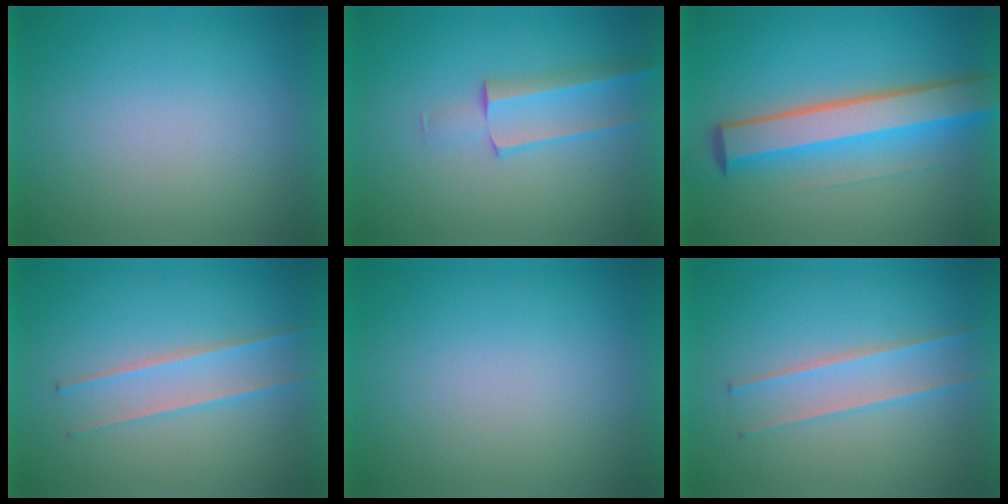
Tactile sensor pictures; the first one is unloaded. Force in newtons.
{"total": 3.1}
{"total": 8.0}
{"total": 2.4}
{"total": 0.0}
{"total": 2.4}